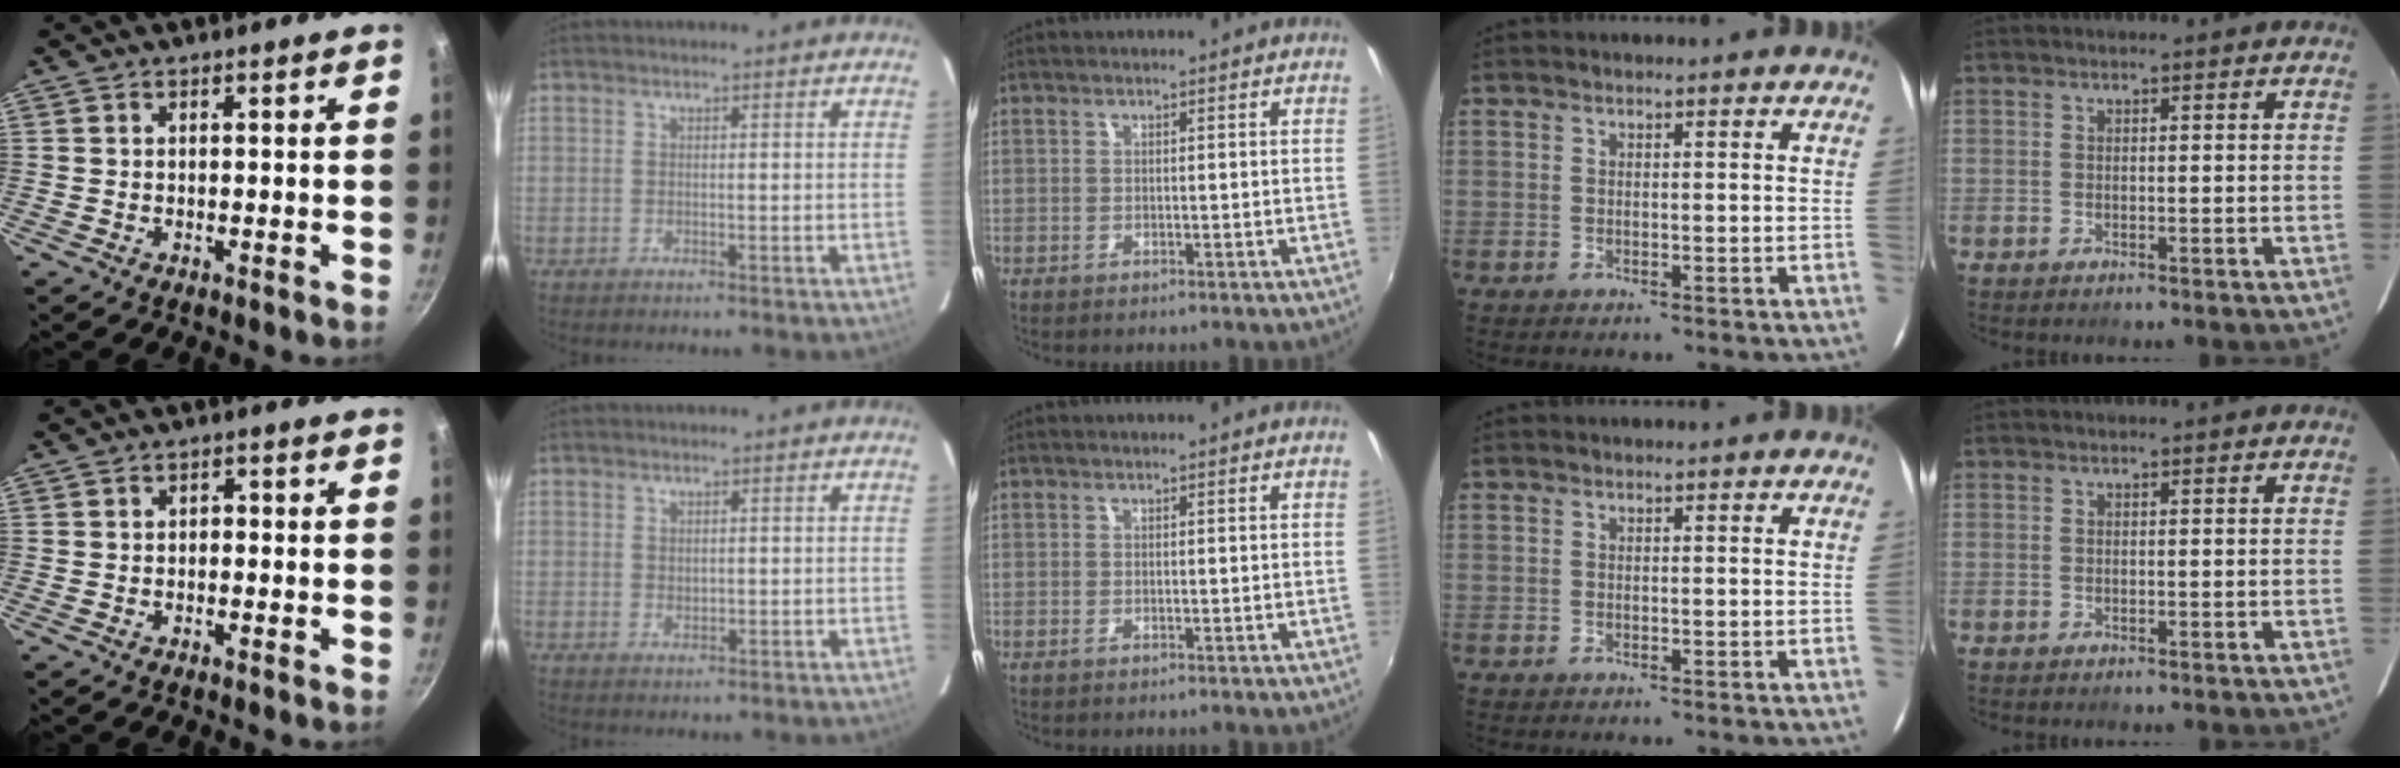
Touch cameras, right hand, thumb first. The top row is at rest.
{"thumb": {"total": 1.3, "force": [-0.3, 1.0, 0.8], "torque": [-0.011, 0.007, -0.007]}, "index": {"total": 0.8, "force": [0.3, 0.7, 0.4], "torque": [-0.003, 0.003, 0.007]}}